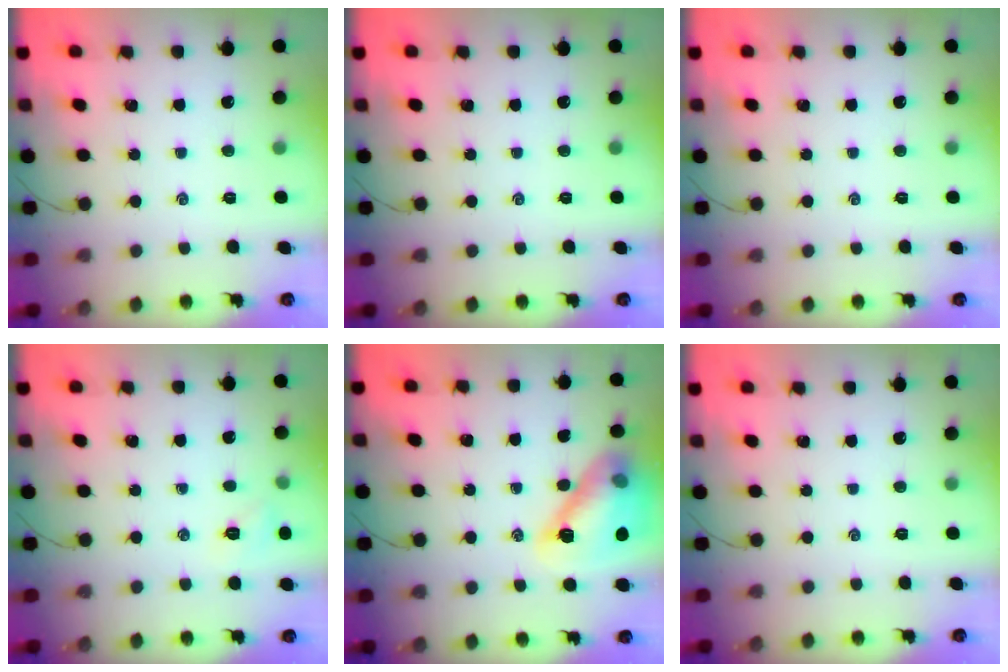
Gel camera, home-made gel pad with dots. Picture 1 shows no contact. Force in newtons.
{"total": 0.0}
{"total": 0.0}
{"total": 4.9, "press": 4.7, "slide": 1.2}
{"total": 15.3, "press": 15.2, "slide": 1.8}
{"total": 0.0}